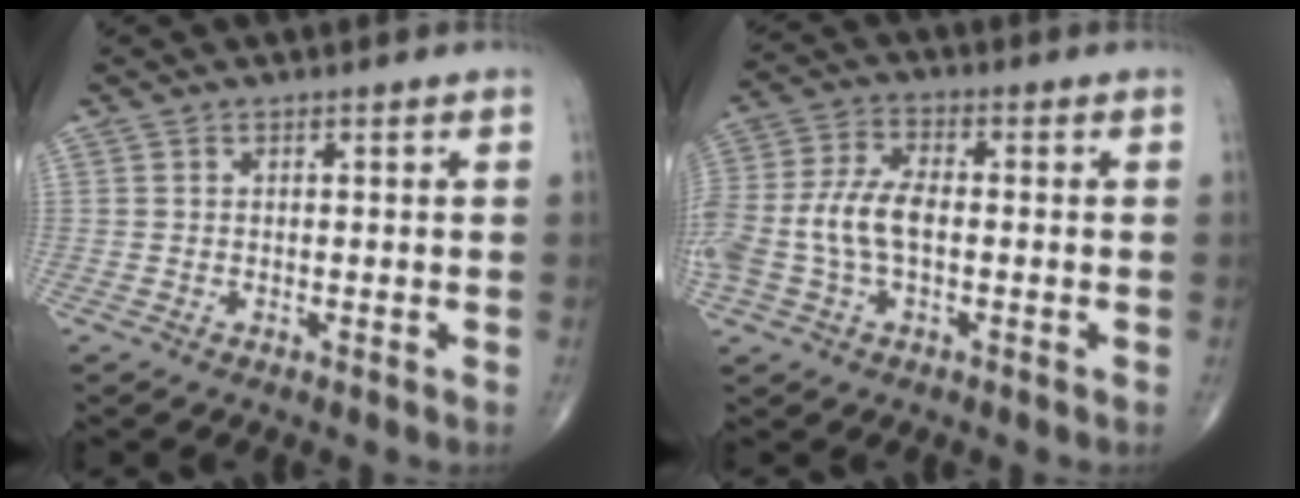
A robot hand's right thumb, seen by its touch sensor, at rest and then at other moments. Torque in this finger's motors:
{"motor_torque": [0.29, 0.28, 0.52, -0.45, 0.32]}